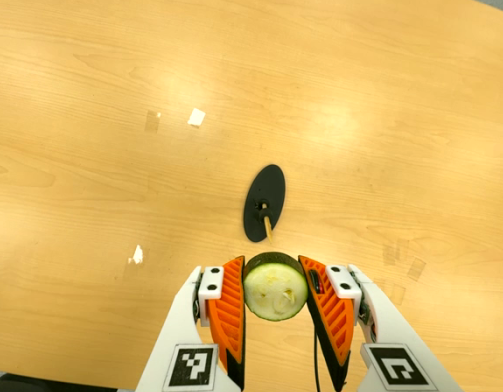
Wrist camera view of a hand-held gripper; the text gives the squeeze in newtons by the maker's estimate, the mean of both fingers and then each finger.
{"total": 9.9, "left": 9.0, "right": 10.9}